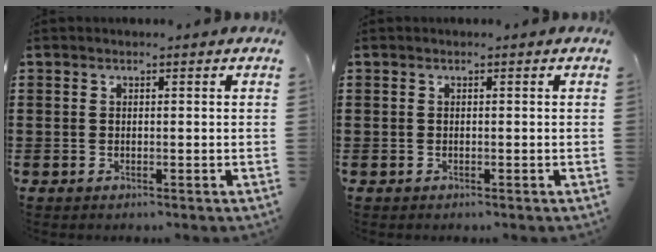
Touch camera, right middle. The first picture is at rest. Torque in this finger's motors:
{"motor_torque": [0.02, -0.02, 0.00, -0.01]}